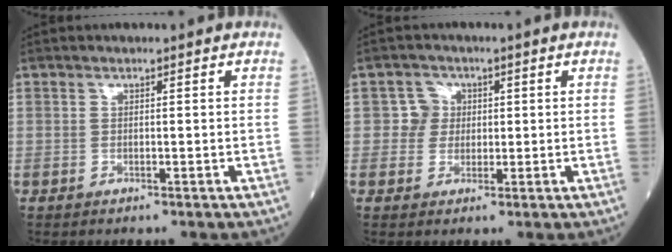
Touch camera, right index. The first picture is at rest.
{"total": 3.0, "force": [0.3, 3.0, 0.0], "torque": [0.009, 0.008, 0.002]}